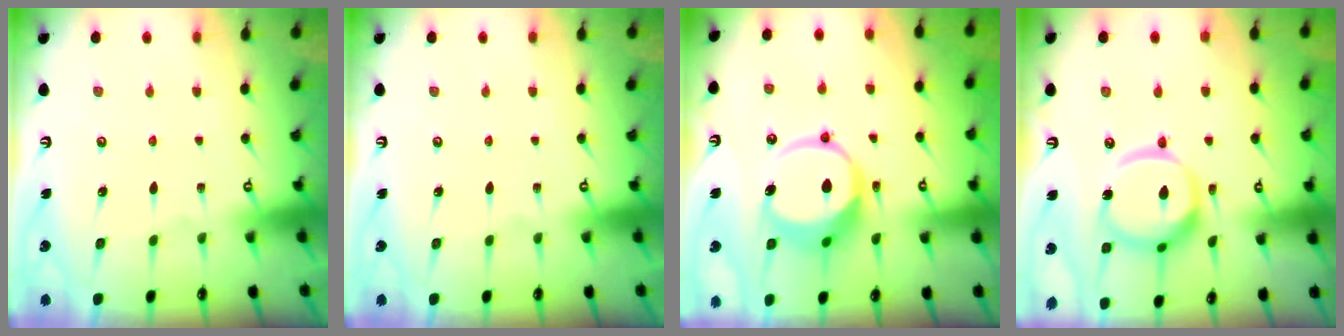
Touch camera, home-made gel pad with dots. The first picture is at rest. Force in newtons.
{"total": 0.0}
{"total": 11.4, "press": 11.3, "slide": 1.7}
{"total": 15.7, "press": 15.6, "slide": 1.9}